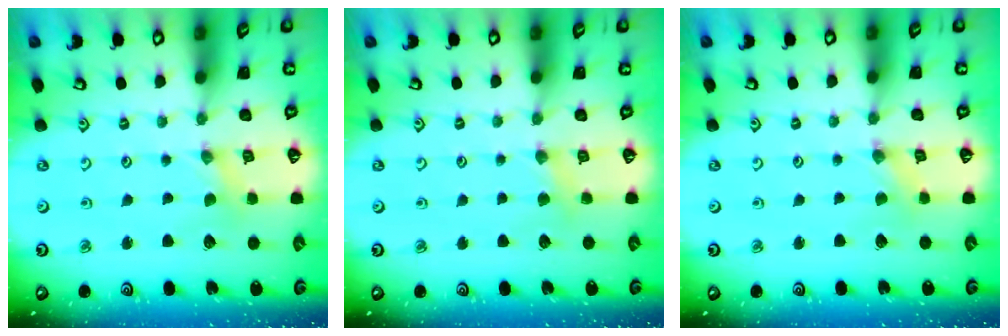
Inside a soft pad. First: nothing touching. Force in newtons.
{"total": 4.5, "press": 4.5, "slide": 0.5}
{"total": 0.0}